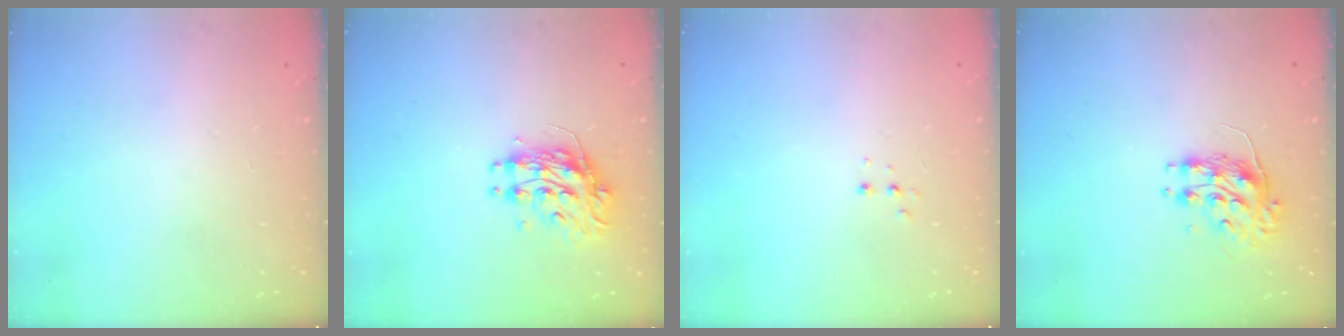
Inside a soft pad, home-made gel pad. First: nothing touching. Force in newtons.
{"total": 10.1, "press": 10.0, "slide": 0.9}
{"total": 2.7, "press": 2.7, "slide": 0.5}
{"total": 8.1, "press": 8.1, "slide": 0.1}